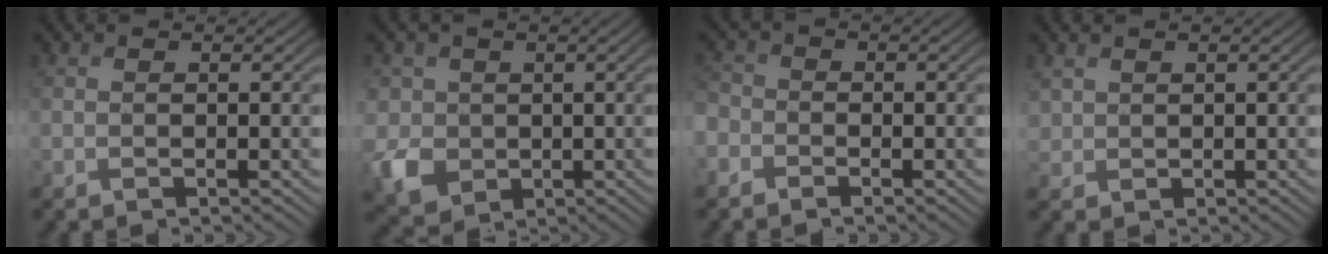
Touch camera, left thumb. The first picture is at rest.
{"total": 6.9, "force": [-0.4, 6.3, 2.8], "torque": [-0.094, -0.017, -0.014]}
{"total": 2.9, "force": [-1.7, 2.2, 0.8], "torque": [-0.030, -0.003, -0.049]}
{"total": 1.8, "force": [1.1, 1.4, 0.3], "torque": [-0.013, -0.003, 0.025]}